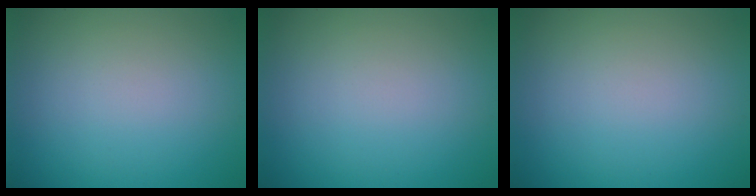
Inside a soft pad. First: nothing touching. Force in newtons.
{"total": 0.0}
{"total": 0.0}